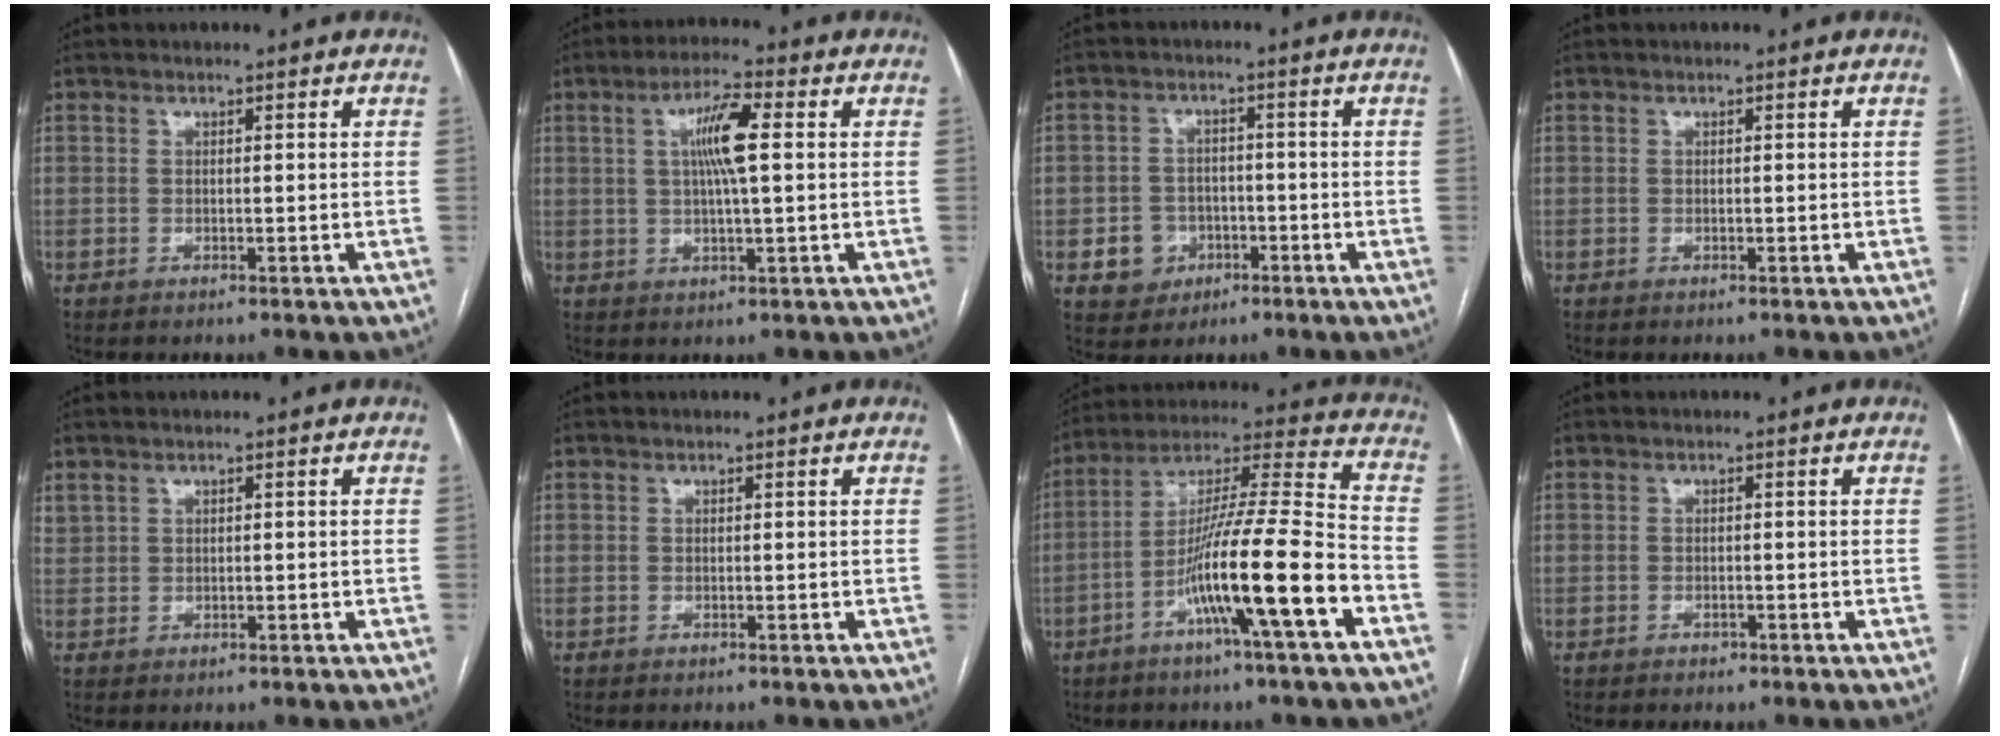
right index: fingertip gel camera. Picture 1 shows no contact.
{"total": 7.1, "force": [1.4, 0.6, 6.9], "torque": [-0.127, 0.008, 0.023]}
{"total": 5.6, "force": [-1.9, 5.1, 1.3], "torque": [-0.018, 0.011, -0.022]}
{"total": 0.0}
{"total": 1.1, "force": [0.7, 0.8, 0.5], "torque": [-0.017, 0.012, 0.022]}
{"total": 0.0}
{"total": 16.4, "force": [-7.0, -0.5, 14.9], "torque": [-0.267, 0.003, -0.123]}
{"total": 0.7, "force": [-0.5, 0.4, 0.1], "torque": [-0.004, 0.001, -0.008]}